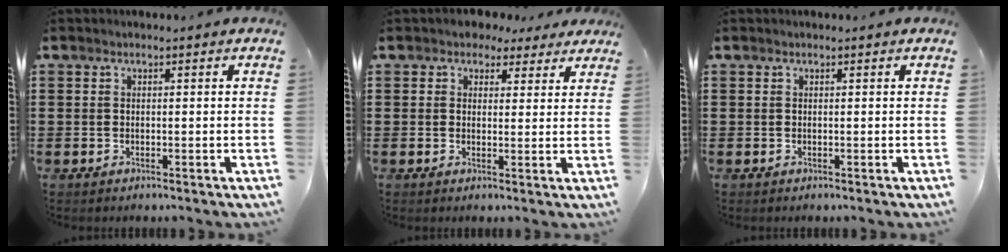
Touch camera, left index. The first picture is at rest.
{"total": 3.0, "force": [2.3, 1.8, 0.6], "torque": [-0.017, 0.002, 0.040]}
{"total": 0.0}